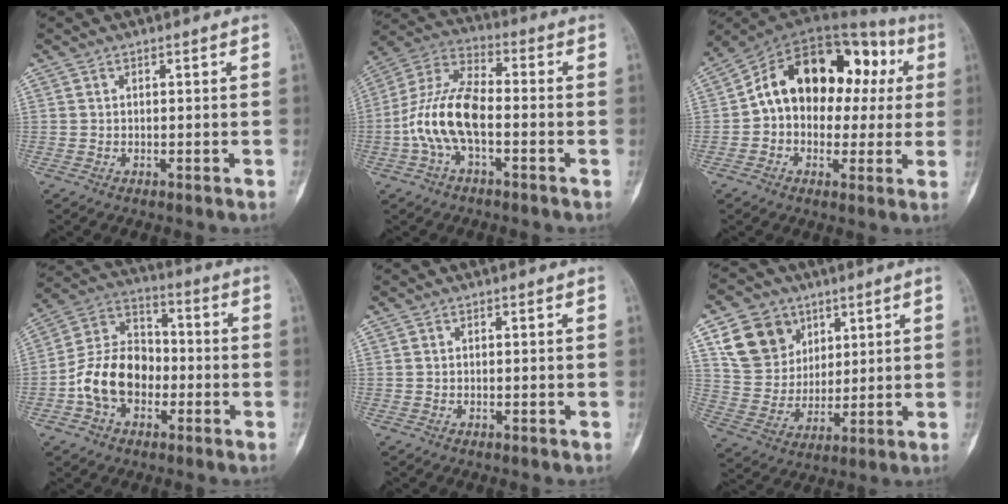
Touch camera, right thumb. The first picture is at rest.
{"total": 12.9, "force": [-2.8, 6.1, 11.1], "torque": [-0.232, 0.040, -0.059]}
{"total": 21.1, "force": [2.9, 14.2, 15.4], "torque": [-0.196, 0.054, 0.039]}
{"total": 13.5, "force": [-3.5, 9.7, 8.7], "torque": [-0.141, 0.045, -0.070]}
{"total": 0.0}
{"total": 13.1, "force": [6.3, 10.5, 4.6], "torque": [-0.057, -0.020, 0.128]}